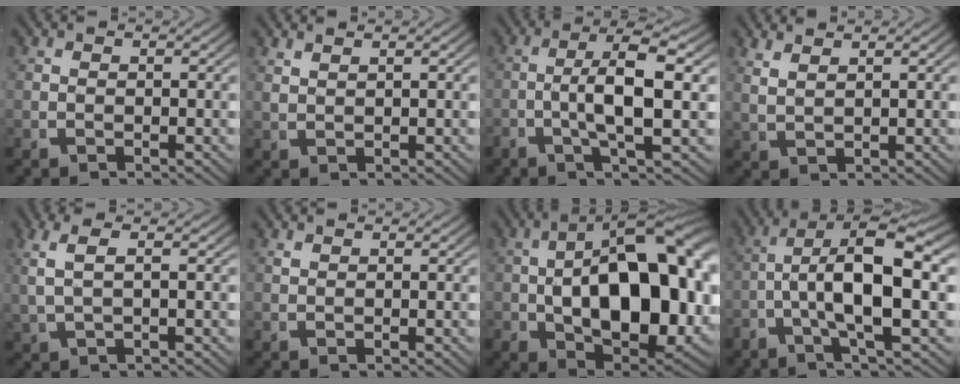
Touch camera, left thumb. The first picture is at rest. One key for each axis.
{"total": 1.6, "fx": 1.5, "fy": -0.1, "fz": 0.3, "tx": -0.004, "ty": 0.006, "tz": 0.038}
{"total": 6.1, "fx": 0.0, "fy": 1.4, "fz": 5.9, "tx": -0.119, "ty": -0.009, "tz": -0.001}
{"total": 2.4, "fx": 2.1, "fy": 0.3, "fz": 1.0, "tx": -0.020, "ty": 0.005, "tz": 0.049}
{"total": 3.6, "fx": 1.1, "fy": 1.4, "fz": 3.1, "tx": -0.077, "ty": 0.005, "tz": 0.029}
{"total": 0.7, "fx": 0.7, "fy": -0.1, "fz": 0.1, "tx": -0.003, "ty": 0.000, "tz": 0.019}
{"total": 18.9, "fx": -1.1, "fy": 10.9, "fz": 15.4, "tx": -0.240, "ty": -0.058, "tz": 0.016}
{"total": 8.8, "fx": -0.4, "fy": 3.4, "fz": 8.1, "tx": -0.149, "ty": -0.014, "tz": -0.008}